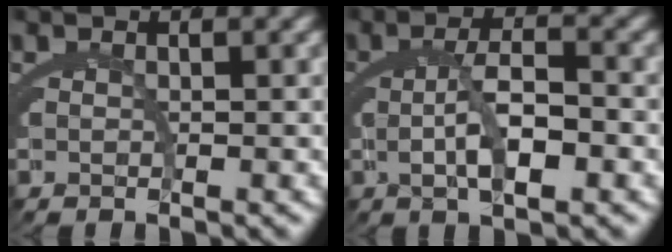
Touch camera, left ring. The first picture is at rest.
{"total": 4.1, "force": [-0.7, 1.1, 3.8], "torque": [-0.055, 0.002, -0.011]}